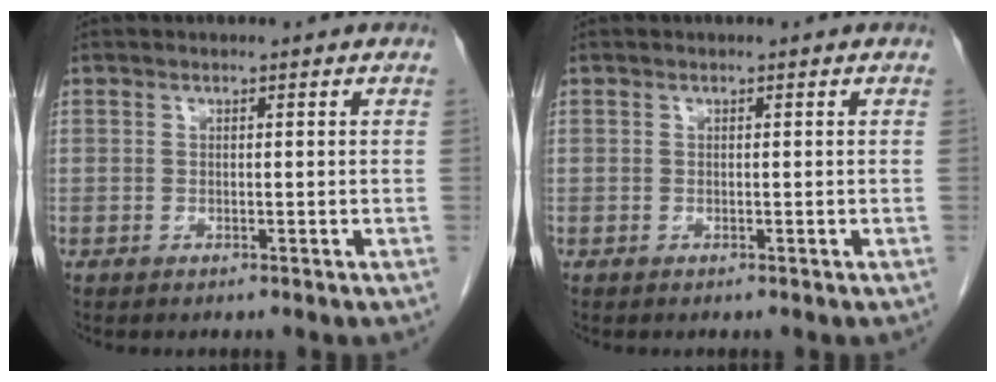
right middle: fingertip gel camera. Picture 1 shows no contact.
{"total": 0.0}